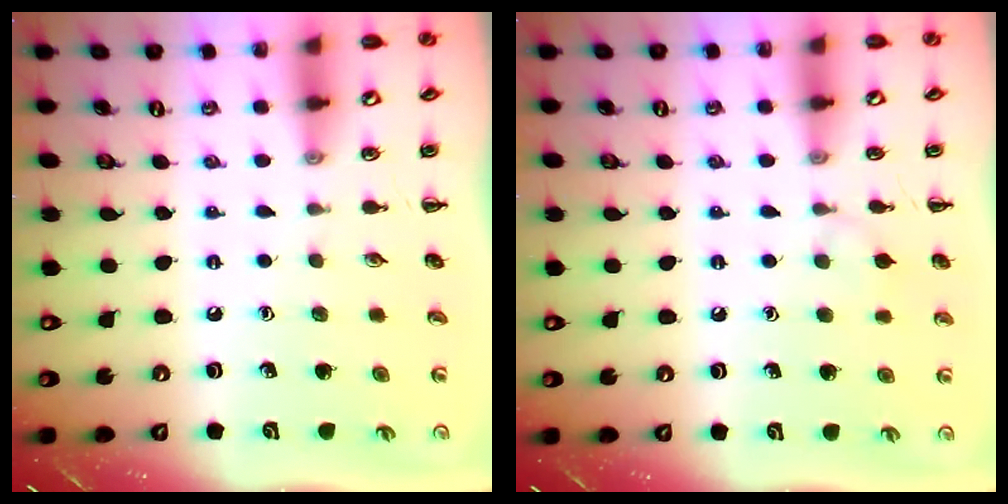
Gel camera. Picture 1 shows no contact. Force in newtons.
{"total": 6.1, "press": 5.8, "slide": 1.9}